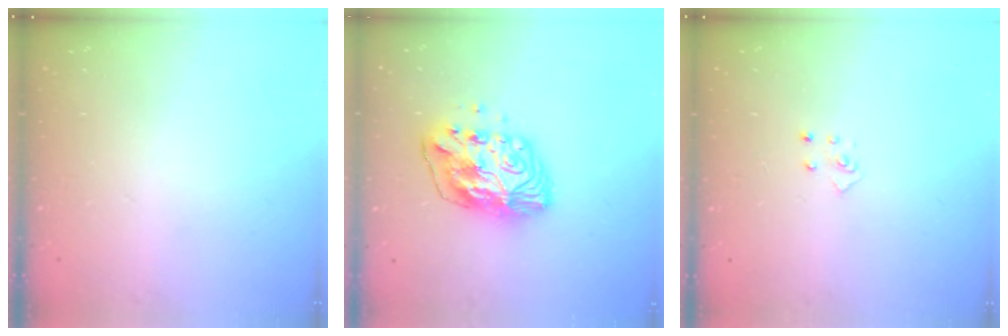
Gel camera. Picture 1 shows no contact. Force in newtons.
{"total": 11.0, "press": 11.0, "slide": 0.5}
{"total": 4.2, "press": 4.2, "slide": 0.3}